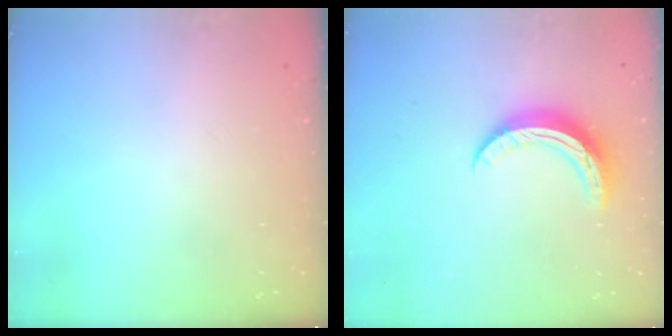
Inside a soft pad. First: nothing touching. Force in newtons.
{"total": 10.7, "press": 10.7, "slide": 0.2}